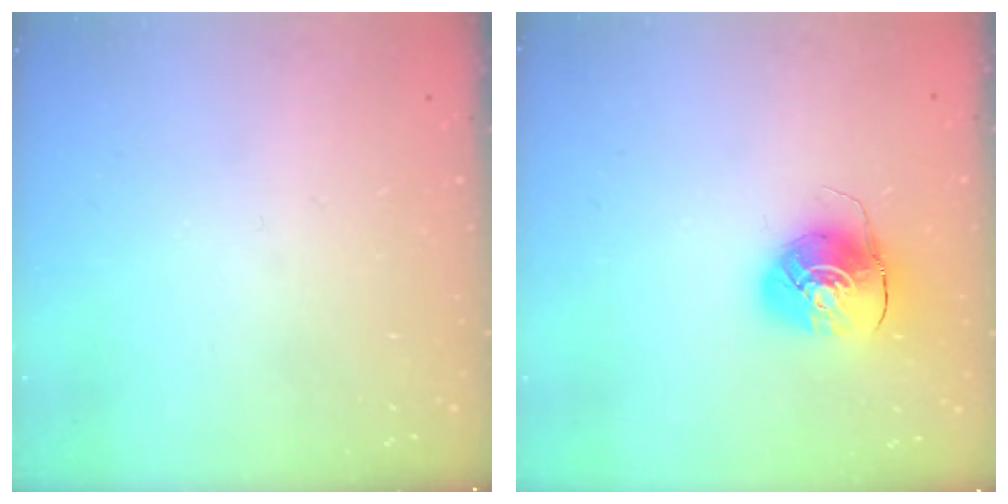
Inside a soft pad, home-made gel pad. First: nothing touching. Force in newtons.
{"total": 9.1, "press": 9.1, "slide": 0.5}